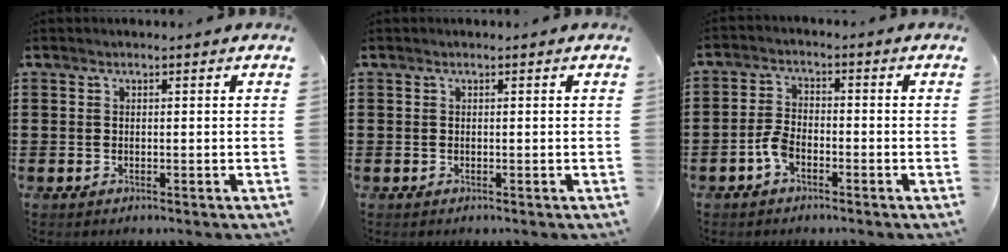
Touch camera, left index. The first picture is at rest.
{"total": 0.0}
{"total": 3.7, "force": [-2.0, 1.9, 2.5], "torque": [-0.067, 0.001, -0.044]}